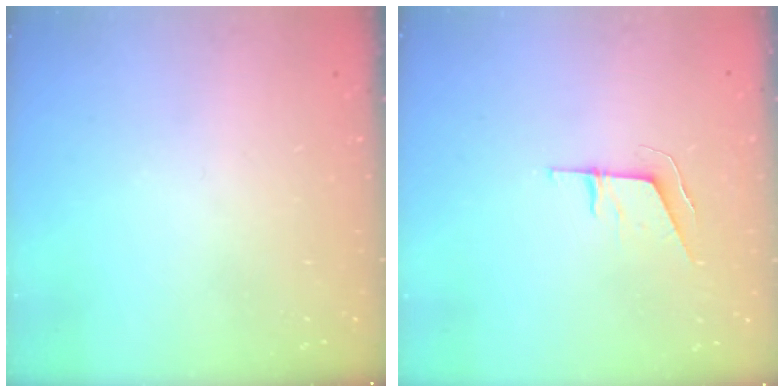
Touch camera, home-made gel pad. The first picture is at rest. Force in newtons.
{"total": 6.1, "press": 6.1, "slide": 0.0}